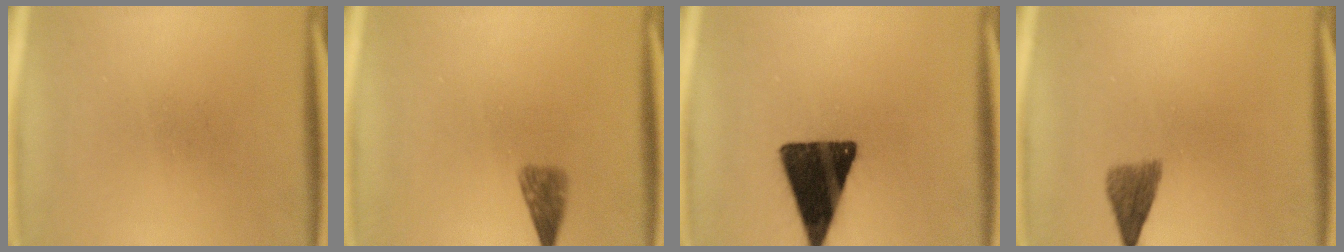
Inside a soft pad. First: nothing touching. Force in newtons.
{"total": 2.5}
{"total": 16.5}
{"total": 3.4}